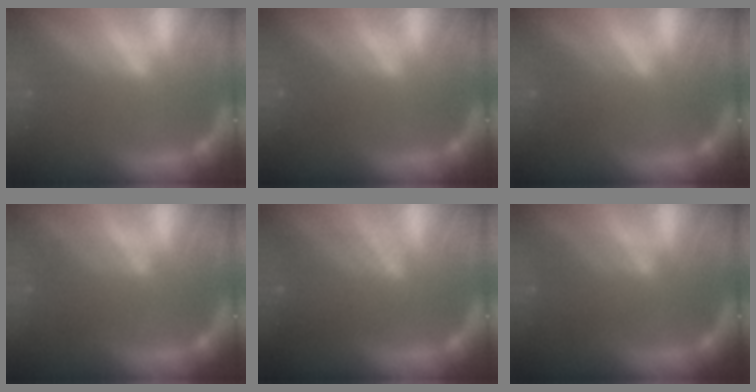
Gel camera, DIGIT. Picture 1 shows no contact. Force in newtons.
{"total": 1.0}
{"total": 1.5}
{"total": 3.0}
{"total": 6.1}
{"total": 3.4}